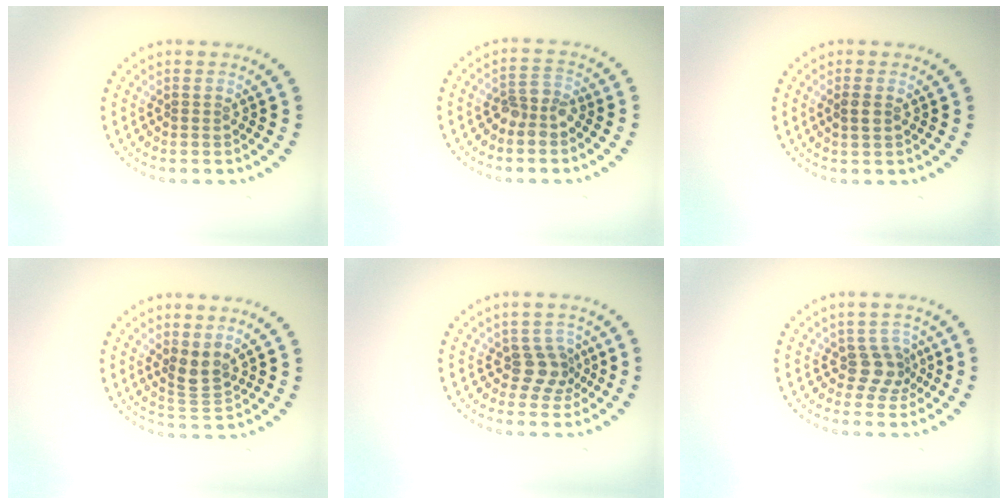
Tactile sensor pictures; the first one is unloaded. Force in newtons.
{"total": 2.3, "press": 2.0, "slide": 1.0}
{"total": 1.2, "press": 1.2, "slide": 0.2}
{"total": 2.3, "press": 1.9, "slide": 1.3}
{"total": 2.4, "press": 1.8, "slide": 1.6}
{"total": 2.4, "press": 1.8, "slide": 1.6}